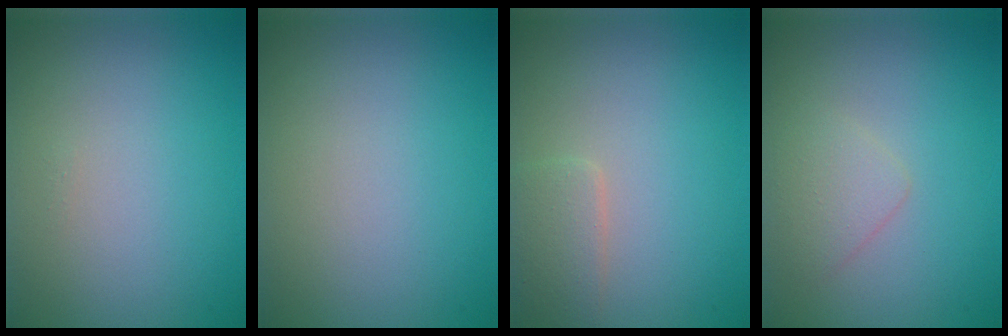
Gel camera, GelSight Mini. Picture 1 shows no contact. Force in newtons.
{"total": 0.0}
{"total": 2.0, "press": 2.0, "slide": 0.0}
{"total": 1.8, "press": 1.8, "slide": 0.0}